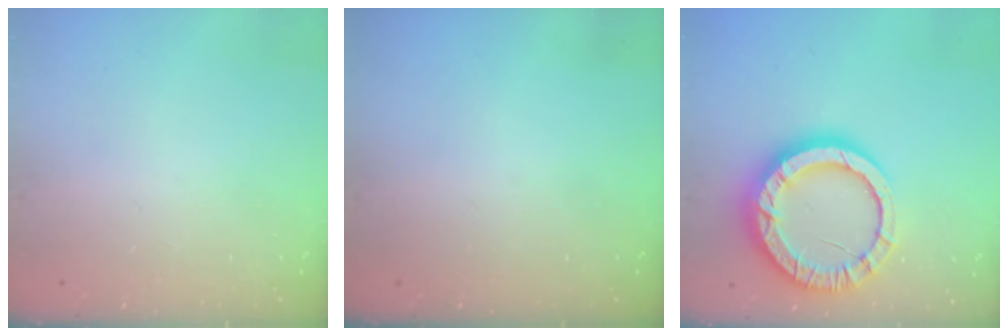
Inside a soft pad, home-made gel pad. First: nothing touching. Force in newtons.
{"total": 0.0}
{"total": 17.2, "press": 17.1, "slide": 1.5}